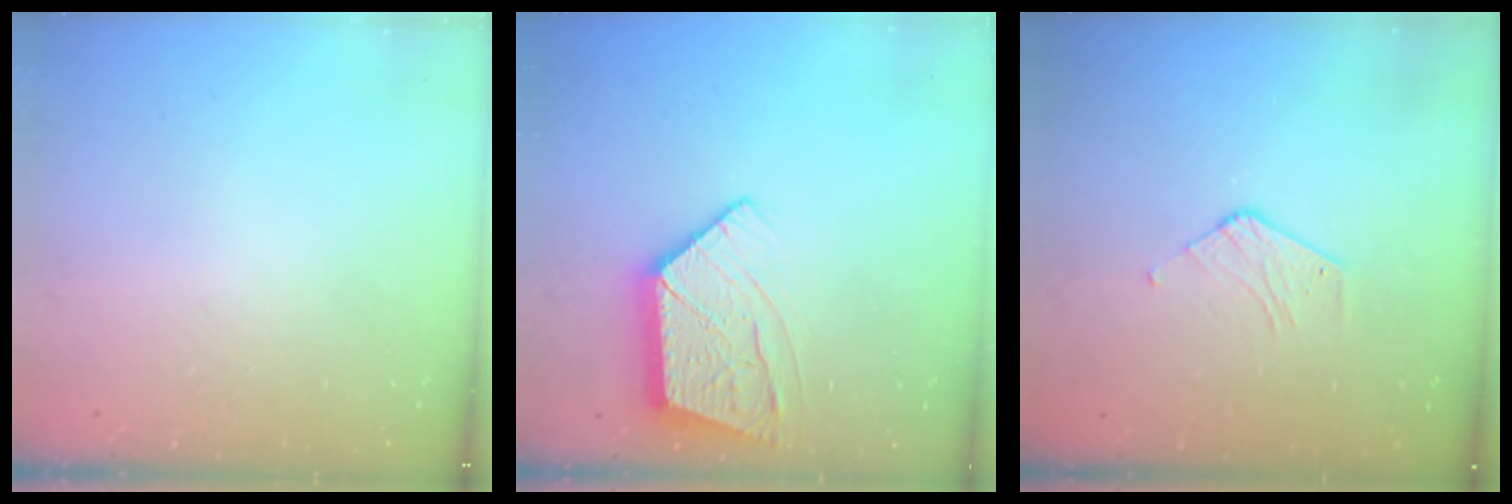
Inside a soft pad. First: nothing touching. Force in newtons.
{"total": 13.0, "press": 12.9, "slide": 1.0}
{"total": 3.8, "press": 3.8, "slide": 0.3}